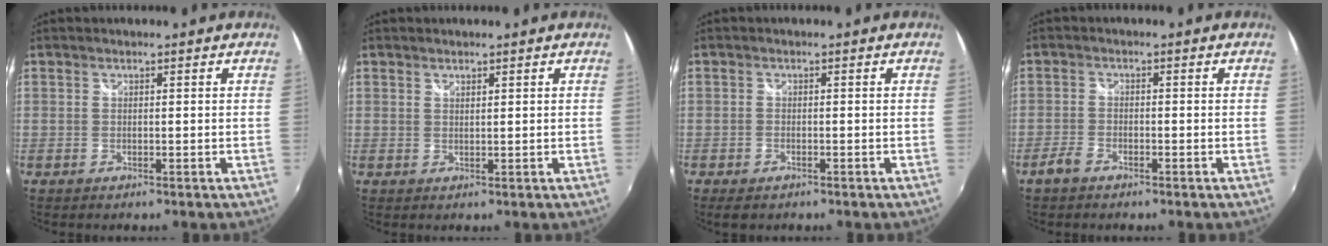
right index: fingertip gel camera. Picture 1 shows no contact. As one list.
[{"total": 0.8, "force": [0.8, 0.2, 0.3], "torque": [-0.004, 0.000, 0.013]}, {"total": 2.8, "force": [-2.0, 1.5, 1.4], "torque": [-0.034, -0.009, -0.033]}, {"total": 3.0, "force": [-2.2, 1.3, 1.7], "torque": [-0.047, -0.002, -0.046]}]